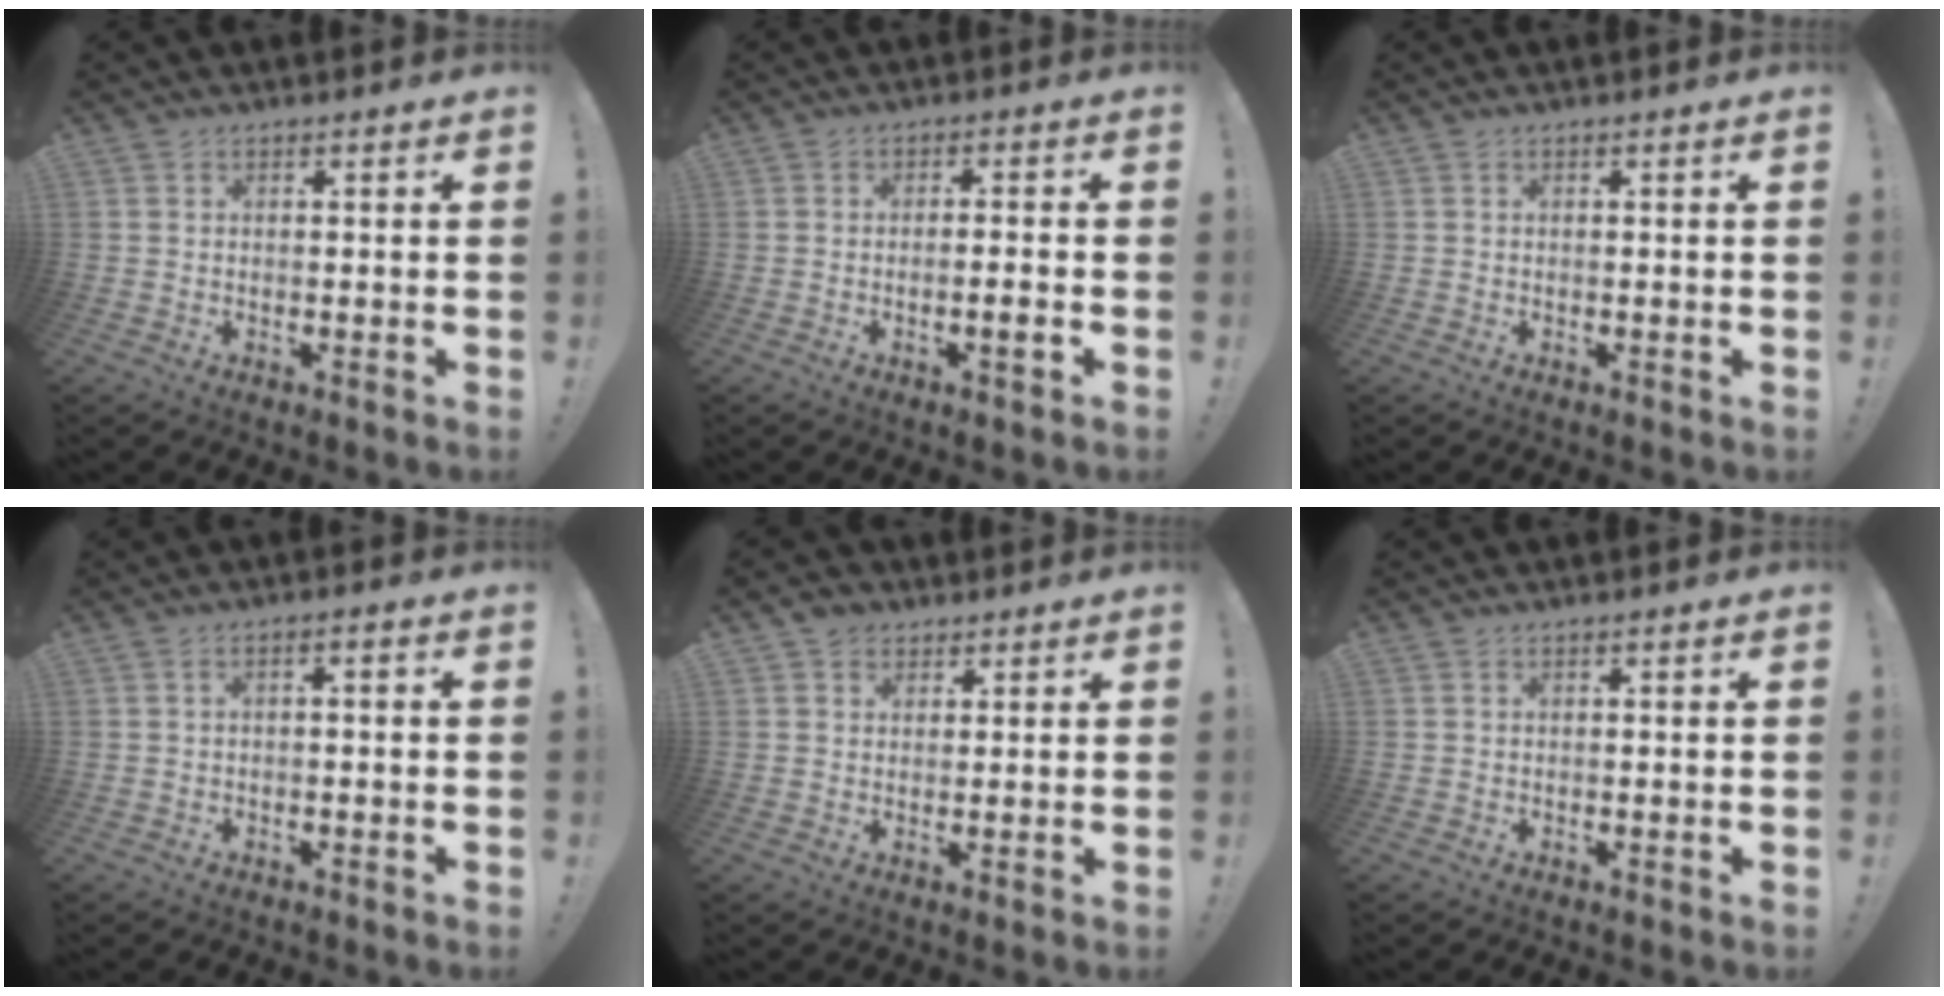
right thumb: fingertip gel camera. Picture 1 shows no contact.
{"total": 3.8, "force": [-1.6, 0.1, 3.5], "torque": [-0.061, 0.002, -0.026]}
{"total": 0.0}
{"total": 2.3, "force": [-1.6, 0.2, 1.6], "torque": [-0.027, 0.006, -0.028]}
{"total": 3.6, "force": [2.2, 2.7, 0.9], "torque": [-0.015, -0.004, 0.040]}
{"total": 0.0}